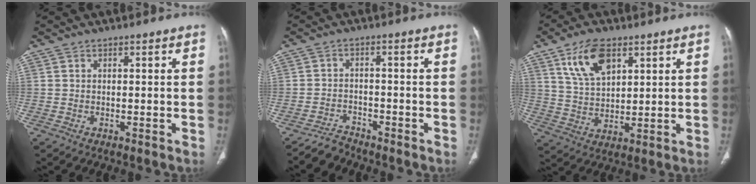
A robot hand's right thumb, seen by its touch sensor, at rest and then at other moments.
{"total": 3.3, "force": [-3.1, 0.8, -0.4], "torque": [0.007, 0.014, -0.058]}
{"total": 10.5, "force": [5.5, 5.5, 7.1], "torque": [-0.118, -0.020, 0.111]}